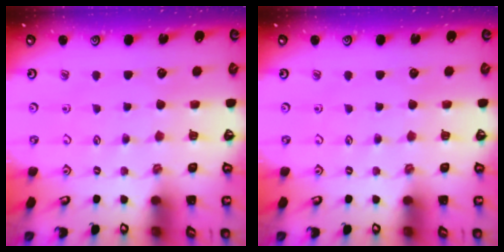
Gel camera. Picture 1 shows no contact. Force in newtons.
{"total": 0.0}